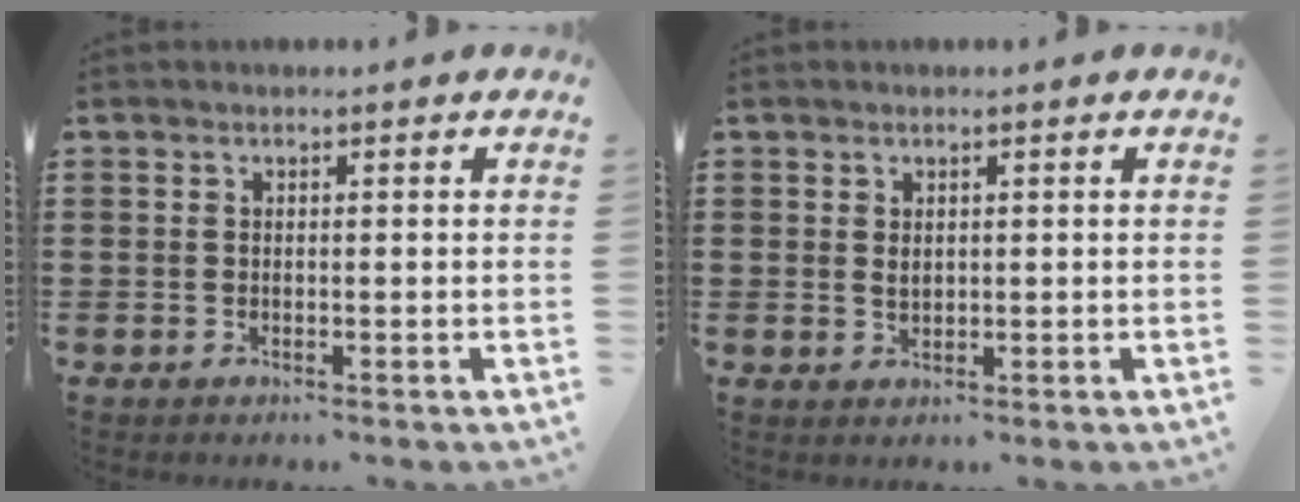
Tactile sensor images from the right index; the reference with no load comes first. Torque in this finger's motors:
{"motor_torque": [0.61, 0.40, 0.04, 0.01]}